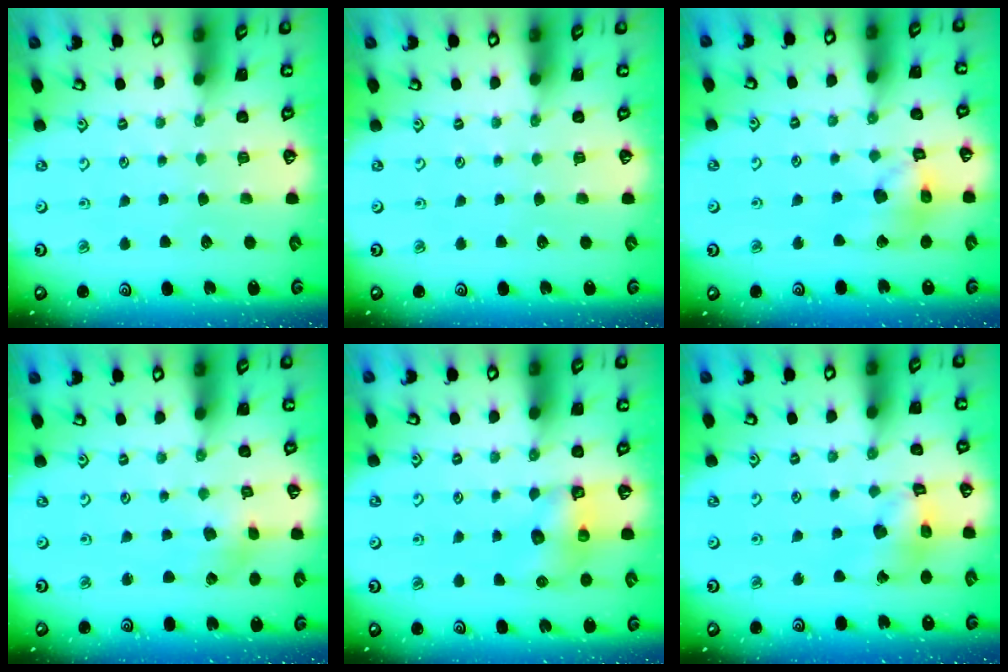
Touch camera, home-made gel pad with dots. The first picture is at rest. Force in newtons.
{"total": 0.0}
{"total": 13.1, "press": 13.0, "slide": 1.9}
{"total": 2.5, "press": 2.4, "slide": 0.5}
{"total": 6.0, "press": 6.0, "slide": 0.1}
{"total": 11.9, "press": 11.8, "slide": 1.3}